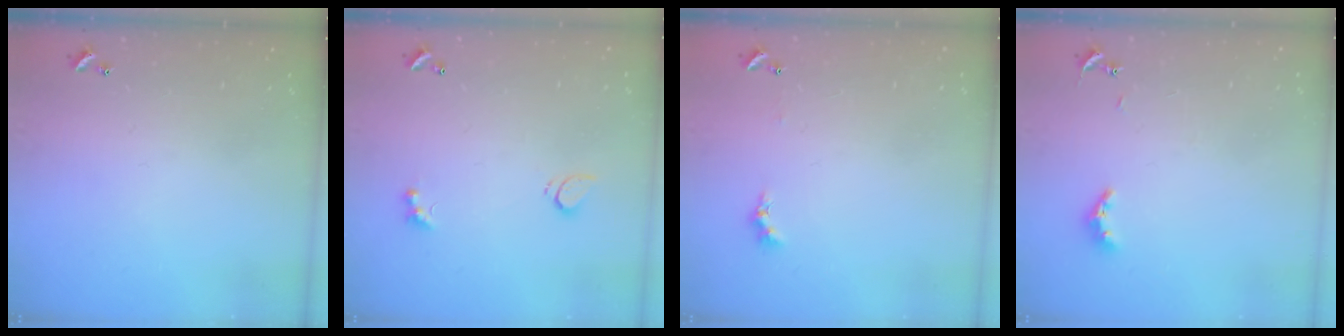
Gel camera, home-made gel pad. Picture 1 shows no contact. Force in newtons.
{"total": 3.0, "press": 2.7, "slide": 1.1}
{"total": 0.6, "press": 0.4, "slide": 0.5}
{"total": 5.4, "press": 5.4, "slide": 0.6}